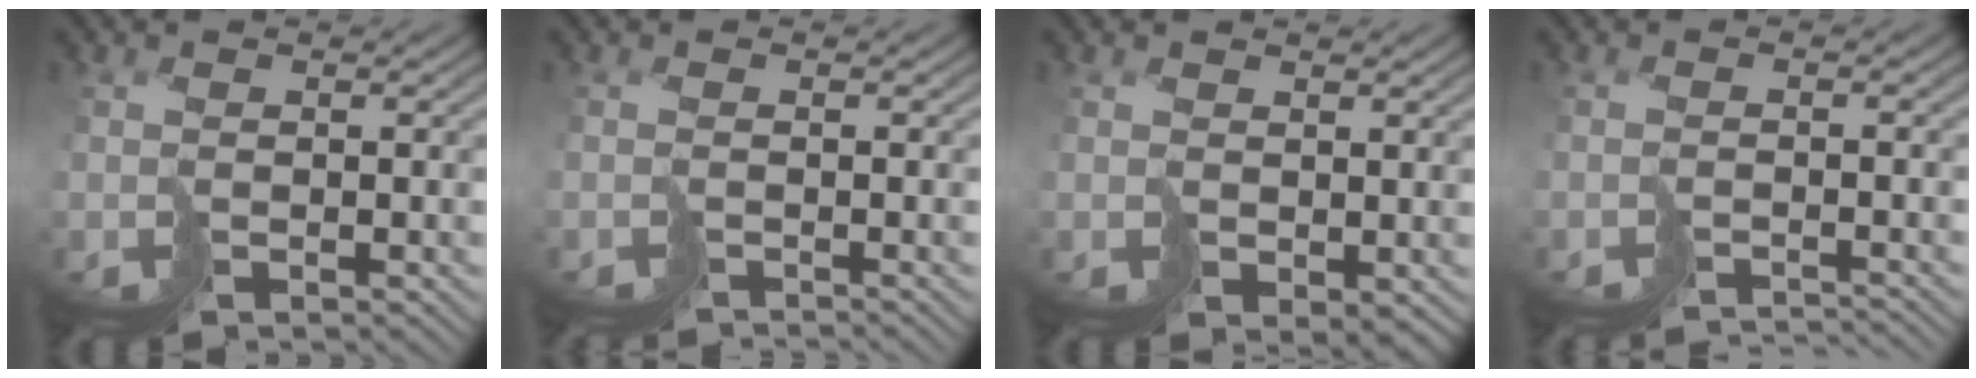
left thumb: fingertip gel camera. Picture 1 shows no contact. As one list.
[{"total": 1.6, "force": [-1.6, -0.2, 0.0], "torque": [0.005, -0.006, -0.036]}, {"total": 2.6, "force": [0.2, 1.7, 1.9], "torque": [-0.037, -0.007, 0.010]}, {"total": 3.2, "force": [-3.2, -0.1, 0.5], "torque": [-0.005, -0.004, -0.055]}]